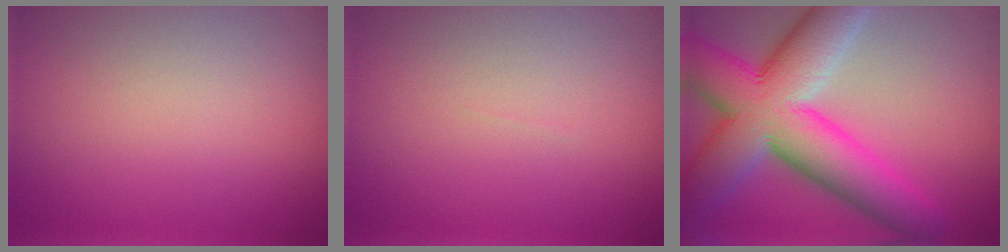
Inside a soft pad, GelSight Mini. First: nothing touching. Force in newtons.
{"total": 0.0}
{"total": 12.8, "press": 12.8, "slide": 0.7}